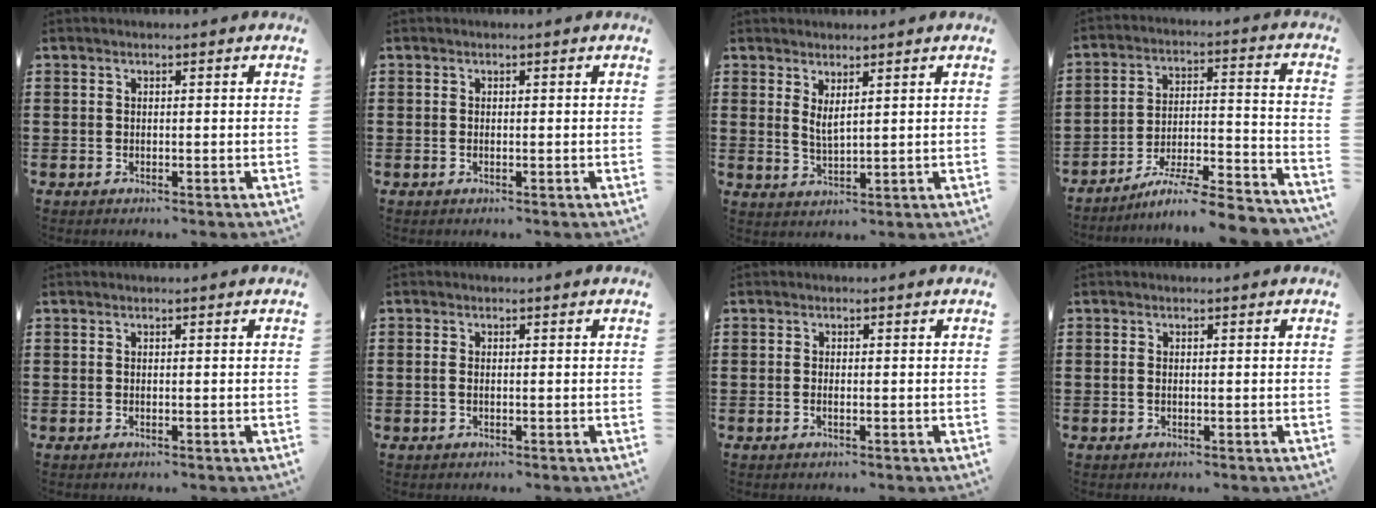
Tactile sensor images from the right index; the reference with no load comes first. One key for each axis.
{"total": 0.0}
{"total": 2.4, "fx": 1.7, "fy": 0.5, "fz": 1.7, "tx": -0.037, "ty": 0.002, "tz": 0.030}
{"total": 7.8, "fx": -6.9, "fy": -0.1, "fz": 3.7, "tx": -0.057, "ty": -0.006, "tz": -0.136}
{"total": 0.0}
{"total": 1.1, "fx": -0.2, "fy": 0.4, "fz": 1.0, "tx": -0.029, "ty": -0.003, "tz": -0.006}
{"total": 0.6, "fx": -0.3, "fy": 0.0, "fz": 0.6, "tx": -0.011, "ty": -0.004, "tz": -0.005}
{"total": 0.7, "fx": -0.1, "fy": 0.2, "fz": 0.7, "tx": -0.016, "ty": -0.002, "tz": -0.001}